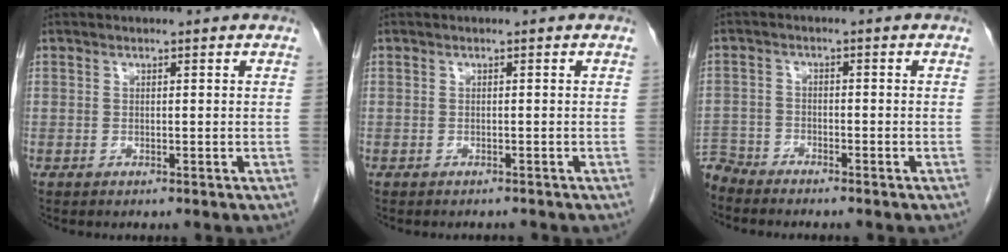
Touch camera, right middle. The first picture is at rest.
{"total": 1.3, "force": [-1.2, 0.4, 0.1], "torque": [-0.007, -0.002, -0.016]}
{"total": 4.6, "force": [-4.5, 0.8, -0.1], "torque": [0.012, -0.010, -0.085]}